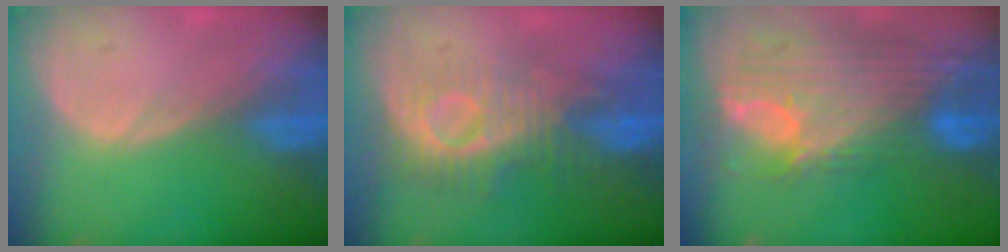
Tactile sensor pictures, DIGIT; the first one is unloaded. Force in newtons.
{"total": 8.8, "press": 8.3, "slide": 2.8}
{"total": 12.1, "press": 10.2, "slide": 6.4}